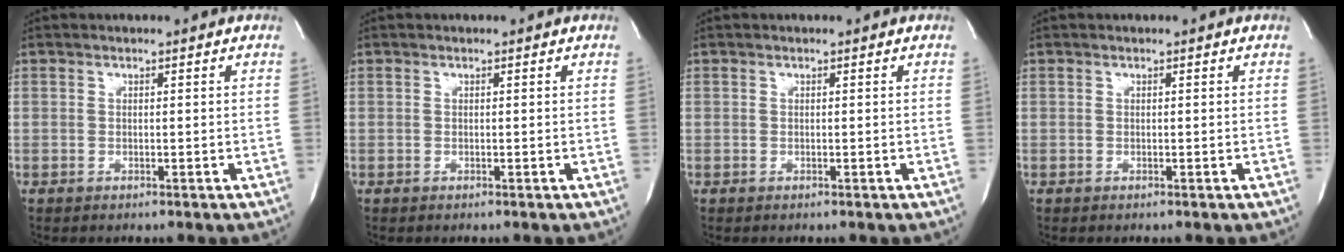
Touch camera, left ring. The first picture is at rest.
{"total": 0.0}
{"total": 0.0}
{"total": 0.0}